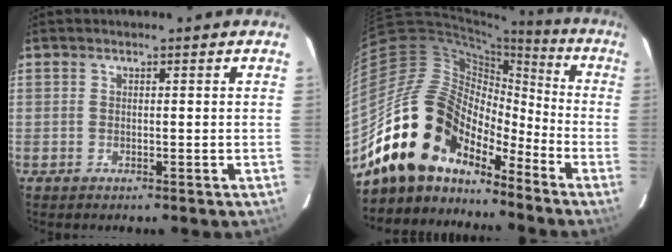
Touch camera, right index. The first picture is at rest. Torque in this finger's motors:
{"motor_torque": [1.02, -0.98, 1.05, 0.21]}